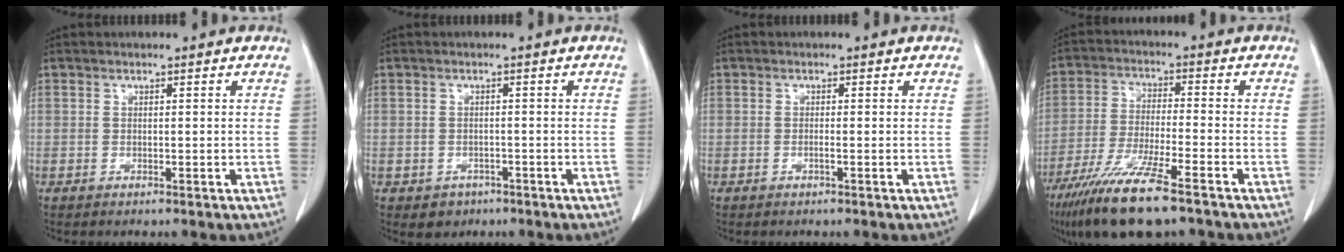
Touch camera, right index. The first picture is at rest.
{"total": 2.6, "force": [-1.4, 2.1, 0.4], "torque": [-0.003, 0.008, -0.013]}
{"total": 0.6, "force": [-0.3, -0.1, 0.6], "torque": [-0.011, 0.001, -0.005]}
{"total": 12.2, "force": [-8.7, 1.0, 8.6], "torque": [-0.164, -0.034, -0.152]}